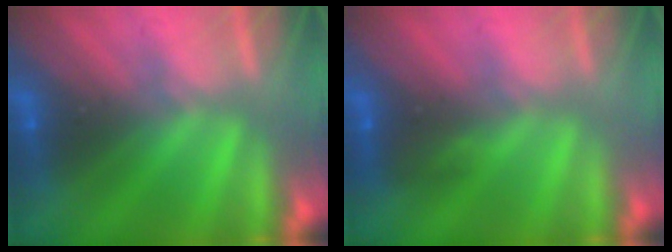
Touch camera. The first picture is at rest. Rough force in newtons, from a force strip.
{"total": 2.9}